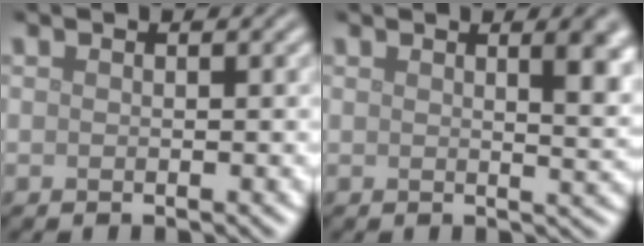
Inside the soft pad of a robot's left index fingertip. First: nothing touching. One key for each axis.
{"total": 4.1, "fx": 1.6, "fy": 1.4, "fz": 3.5, "tx": -0.032, "ty": 0.003, "tz": 0.022}